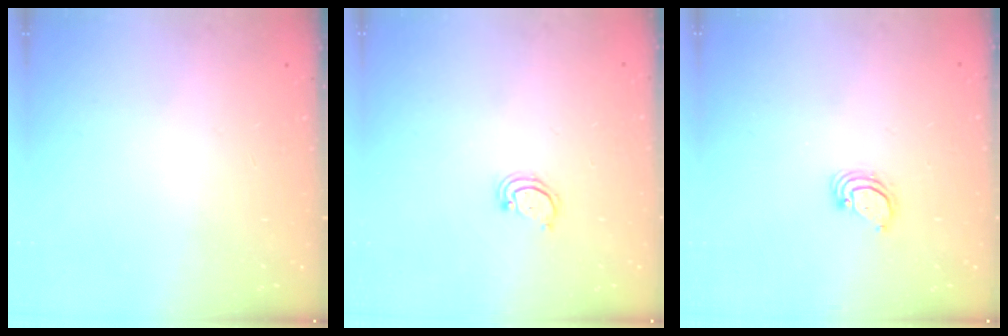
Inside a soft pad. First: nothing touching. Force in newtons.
{"total": 2.4, "press": 2.4, "slide": 0.2}
{"total": 2.9, "press": 2.9, "slide": 0.3}